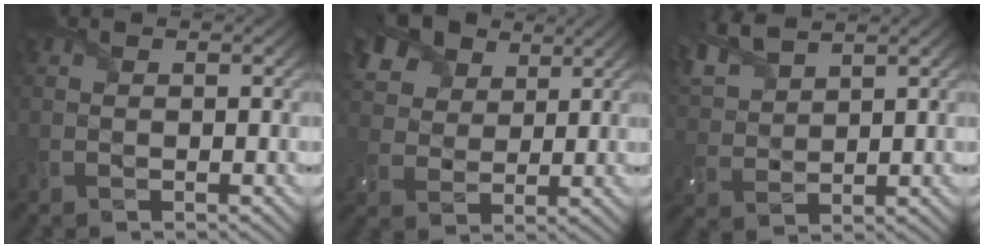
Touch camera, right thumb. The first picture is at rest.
{"total": 8.4, "force": [5.2, 5.3, 4.0], "torque": [-0.127, 0.015, 0.096]}
{"total": 7.4, "force": [5.5, 2.7, 4.1], "torque": [-0.123, 0.019, 0.115]}